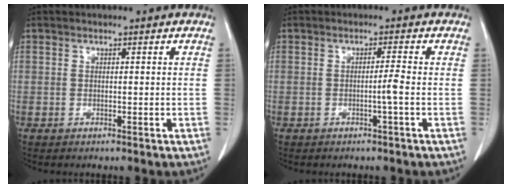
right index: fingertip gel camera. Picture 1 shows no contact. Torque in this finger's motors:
{"motor_torque": [-0.01, 0.17, 0.08, 0.04]}